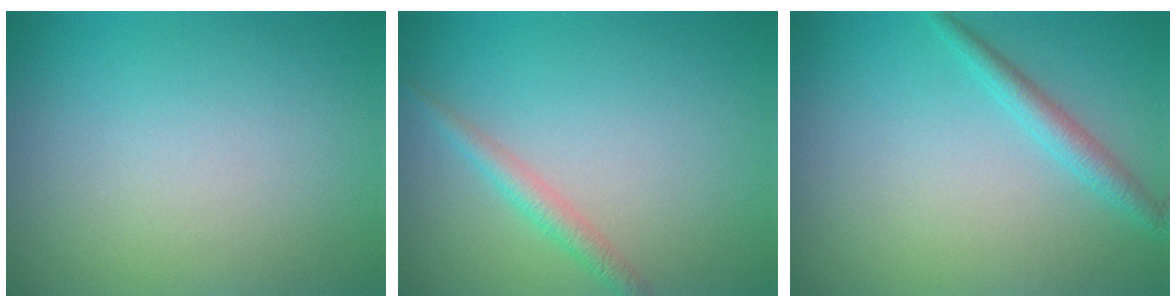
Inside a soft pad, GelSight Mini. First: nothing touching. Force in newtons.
{"total": 1.8, "press": 1.8, "slide": 0.0}
{"total": 2.1, "press": 2.1, "slide": 0.1}